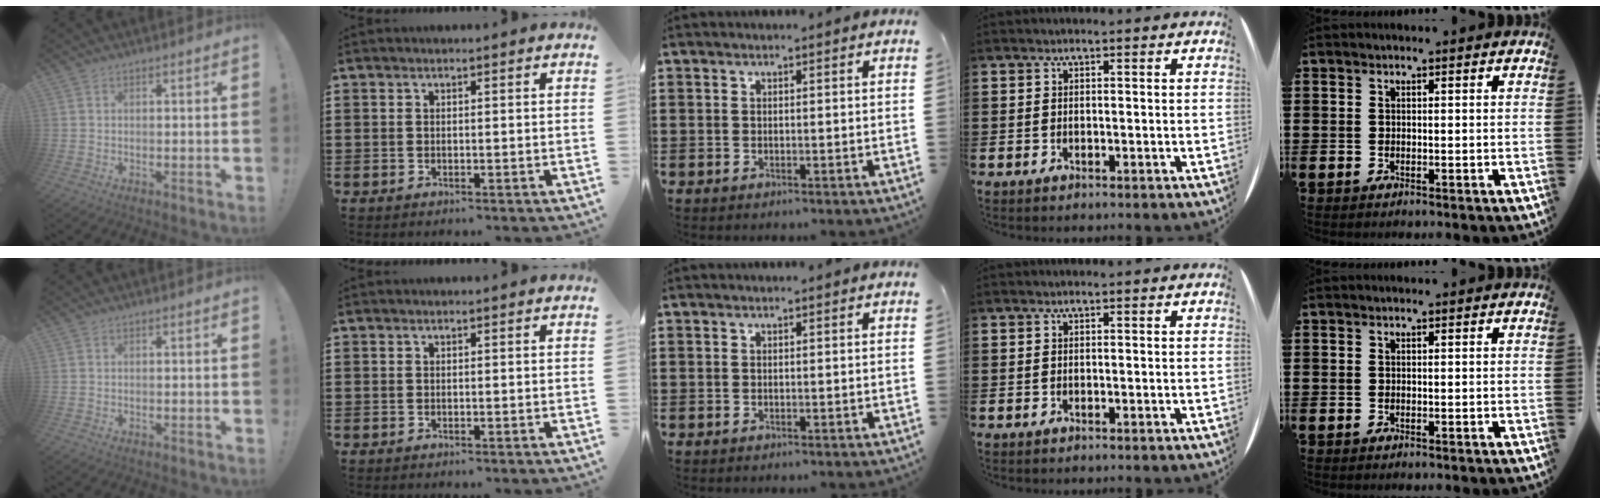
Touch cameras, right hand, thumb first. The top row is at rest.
{}